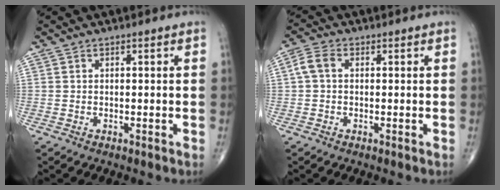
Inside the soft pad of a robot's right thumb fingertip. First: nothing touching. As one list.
[{"total": 3.6, "force": [0.4, 2.5, 2.6], "torque": [-0.055, 0.014, 0.005]}]